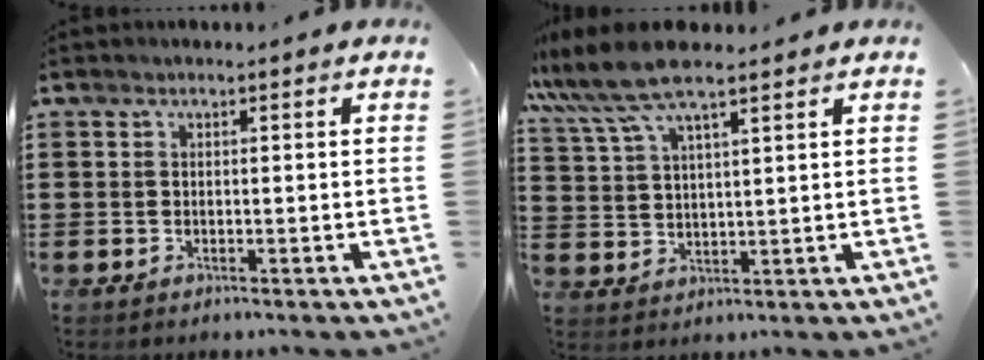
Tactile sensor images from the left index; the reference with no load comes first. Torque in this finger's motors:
{"motor_torque": [1.94, -0.20, 1.05, 0.21]}